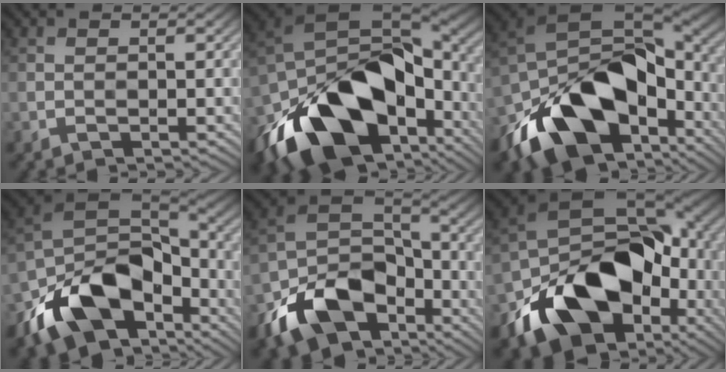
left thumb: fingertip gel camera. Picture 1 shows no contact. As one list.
[{"total": 18.9, "force": [-6.4, 11.0, 14.0], "torque": [-0.292, -0.033, -0.090]}, {"total": 17.4, "force": [-6.3, 10.3, 12.6], "torque": [-0.251, -0.025, -0.099]}, {"total": 15.6, "force": [-7.0, 9.6, 10.1], "torque": [-0.211, -0.039, -0.121]}, {"total": 14.1, "force": [-7.3, 8.8, 8.3], "torque": [-0.195, -0.039, -0.127]}, {"total": 18.0, "force": [-5.7, 12.1, 12.1], "torque": [-0.231, -0.036, -0.091]}]